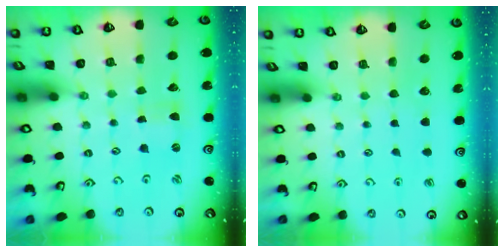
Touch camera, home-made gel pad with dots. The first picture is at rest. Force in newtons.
{"total": 0.0}